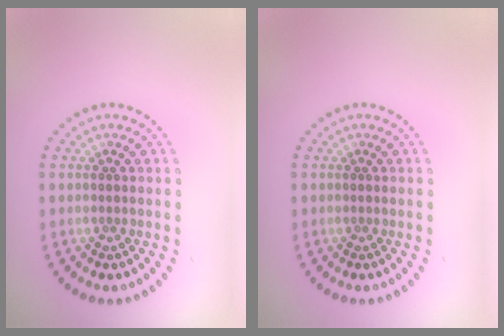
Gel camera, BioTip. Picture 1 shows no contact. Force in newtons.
{"total": 0.0}